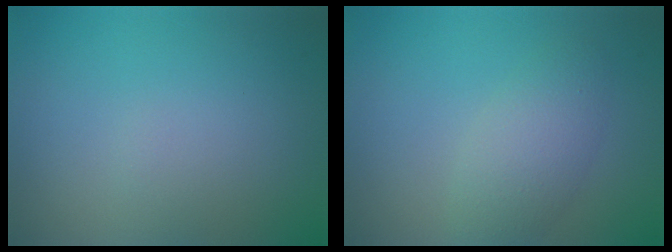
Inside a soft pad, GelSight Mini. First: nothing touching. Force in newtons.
{"total": 2.9, "press": 2.9, "slide": 0.2}